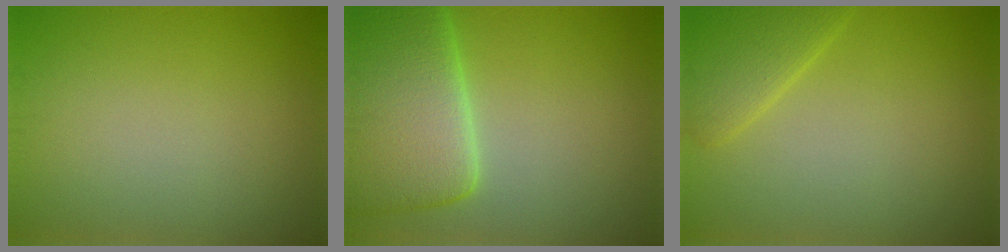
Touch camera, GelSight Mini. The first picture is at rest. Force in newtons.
{"total": 9.2, "press": 9.2, "slide": 0.8}
{"total": 3.0, "press": 3.0, "slide": 0.2}